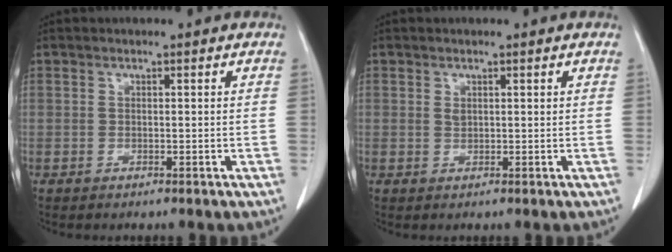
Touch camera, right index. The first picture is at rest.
{"total": 0.8, "force": [0.5, 0.5, 0.5], "torque": [-0.010, -0.003, 0.010]}